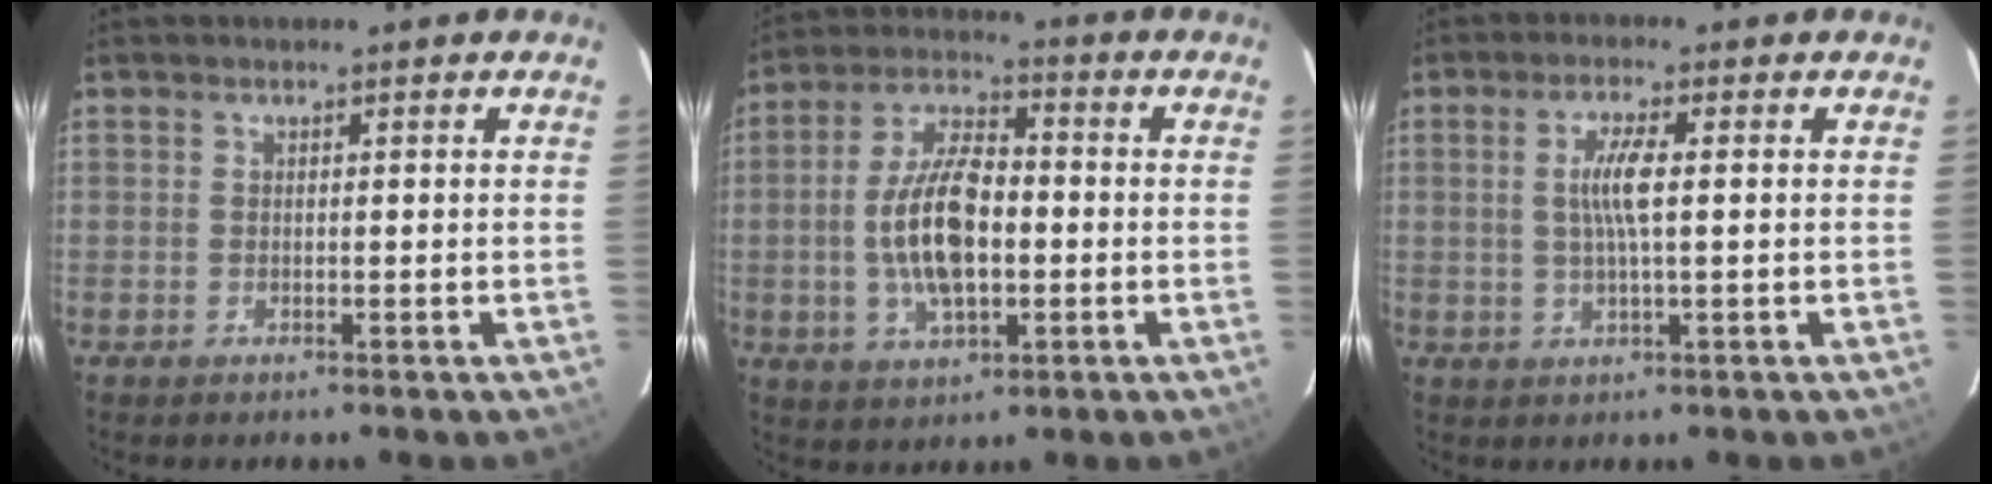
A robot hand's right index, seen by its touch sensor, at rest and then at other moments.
{"total": 13.0, "force": [-1.7, 6.0, 11.4], "torque": [-0.228, 0.007, -0.030]}
{"total": 4.9, "force": [0.4, 0.5, 4.9], "torque": [-0.093, 0.001, 0.008]}